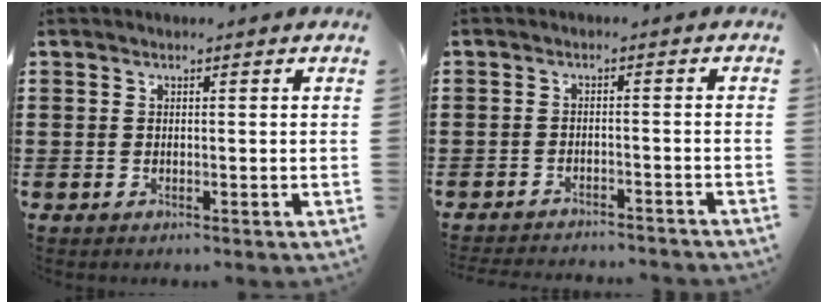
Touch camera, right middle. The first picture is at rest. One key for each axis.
{"total": 2.4, "fx": -2.4, "fy": 0.0, "fz": 0.1, "tx": -0.005, "ty": 0.000, "tz": -0.051}